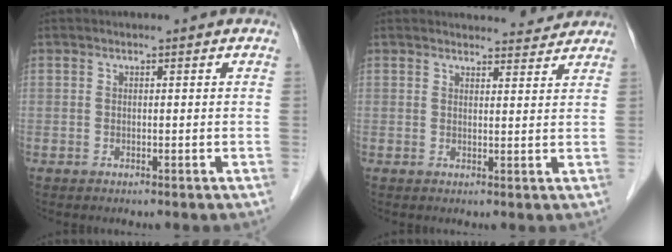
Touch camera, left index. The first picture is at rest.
{"total": 5.4, "force": [5.4, 0.7, 0.4], "torque": [-0.002, 0.000, 0.055]}